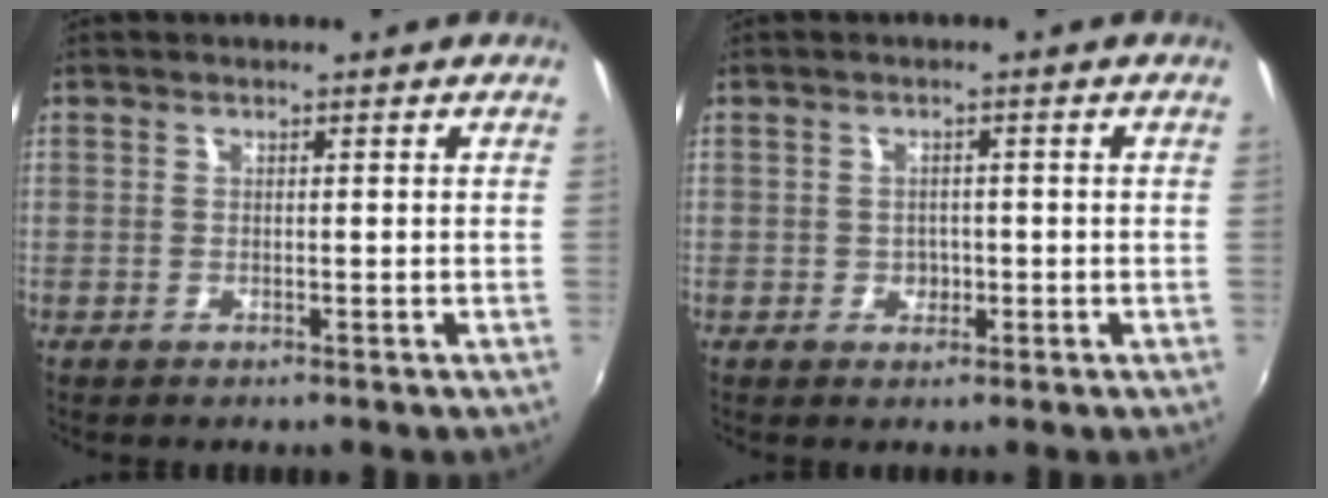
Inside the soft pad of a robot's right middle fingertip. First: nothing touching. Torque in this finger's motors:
{"motor_torque": [0.40, -0.31, 0.00, 0.00]}